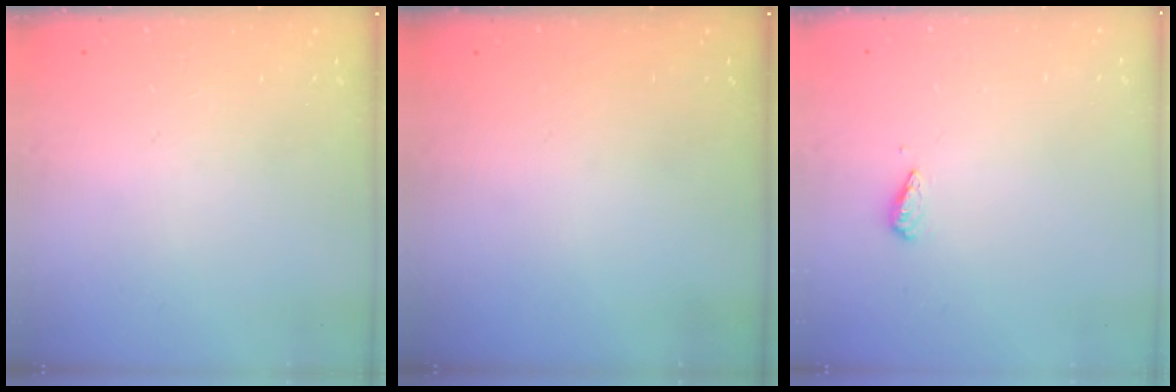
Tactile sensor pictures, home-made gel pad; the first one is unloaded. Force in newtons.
{"total": 0.0}
{"total": 2.9, "press": 2.9, "slide": 0.4}